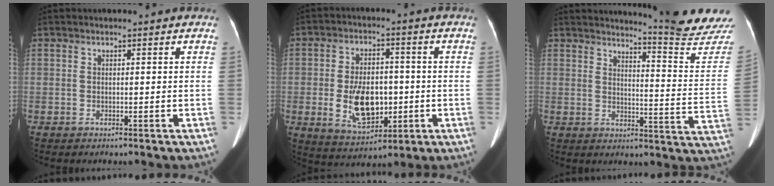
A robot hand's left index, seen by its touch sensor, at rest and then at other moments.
{"total": 10.3, "force": [-1.6, 5.8, 8.3], "torque": [-0.157, 0.002, -0.018]}
{"total": 15.3, "force": [15.1, -1.7, 2.1], "torque": [-0.027, -0.134, 0.163]}